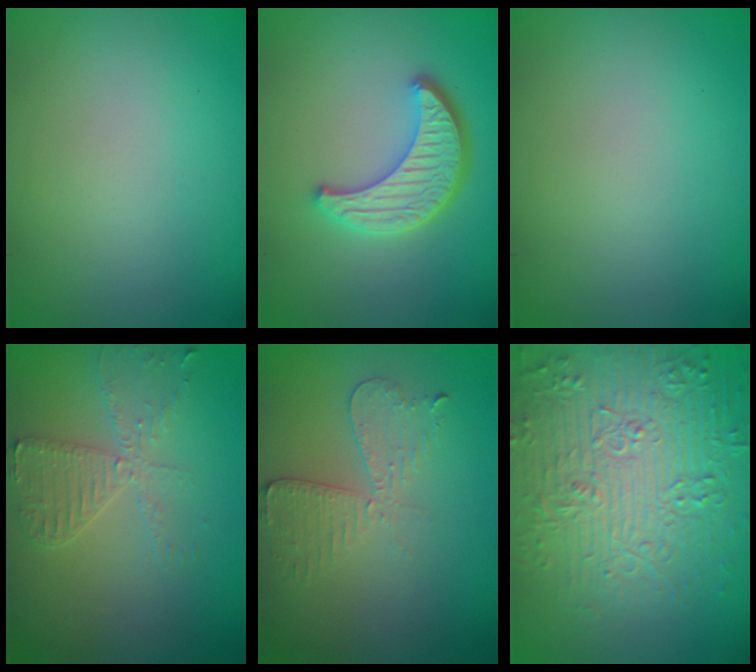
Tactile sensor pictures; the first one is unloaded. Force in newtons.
{"total": 4.6, "press": 3.8, "slide": 2.5}
{"total": 0.0}
{"total": 3.3, "press": 2.8, "slide": 1.7}
{"total": 2.7, "press": 2.4, "slide": 1.1}
{"total": 8.9, "press": 6.7, "slide": 5.8}